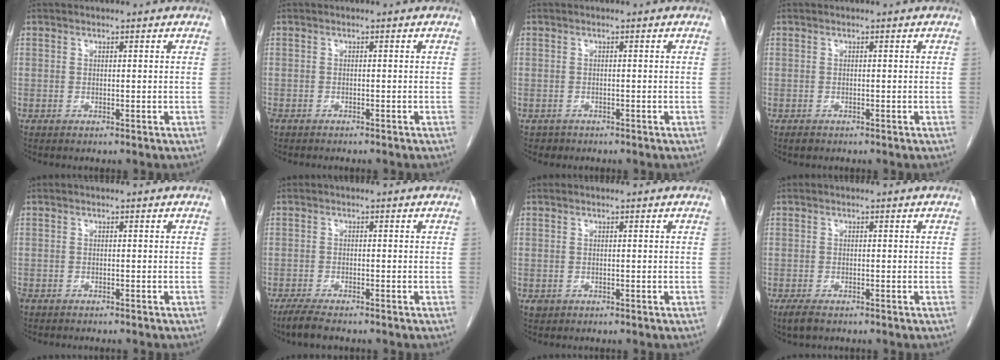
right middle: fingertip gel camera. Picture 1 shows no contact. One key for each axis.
{"total": 3.5, "fx": -2.9, "fy": 1.2, "fz": 1.5, "tx": -0.024, "ty": -0.008, "tz": -0.038}
{"total": 1.1, "fx": -0.7, "fy": 0.8, "fz": -0.1, "tx": -0.006, "ty": 0.003, "tz": -0.010}
{"total": 0.7, "fx": -0.5, "fy": 0.4, "fz": 0.3, "tx": -0.007, "ty": 0.000, "tz": -0.006}
{"total": 3.8, "fx": -3.2, "fy": 1.3, "fz": 1.6, "tx": -0.026, "ty": -0.008, "tz": -0.043}
{"total": 3.9, "fx": -3.1, "fy": 0.6, "fz": 2.2, "tx": -0.045, "ty": -0.011, "tz": -0.051}
{"total": 0.8, "fx": -0.3, "fy": 0.7, "fz": 0.2, "tx": -0.005, "ty": 0.003, "tz": 0.000}
{"total": 2.4, "fx": -1.6, "fy": 0.9, "fz": 1.5, "tx": -0.034, "ty": -0.005, "tz": -0.024}